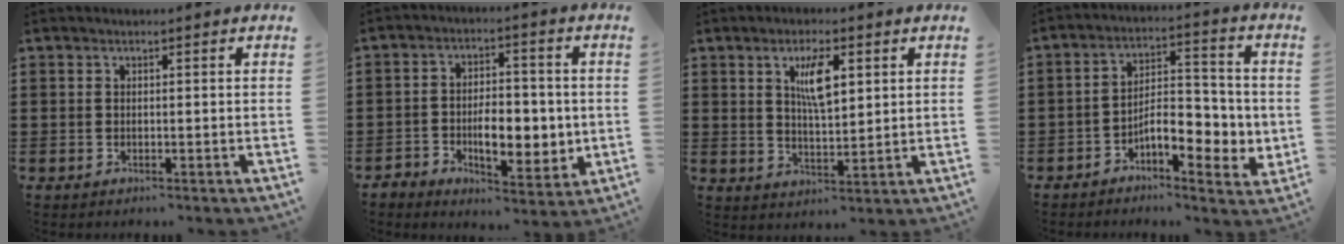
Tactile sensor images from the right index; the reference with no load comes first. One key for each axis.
{"total": 6.8, "fx": -1.3, "fy": 4.4, "fz": 5.0, "tx": -0.081, "ty": 0.002, "tz": -0.025}
{"total": 6.1, "fx": 2.3, "fy": 2.1, "fz": 5.2, "tx": -0.094, "ty": 0.001, "tz": 0.035}
{"total": 7.3, "fx": -2.5, "fy": 3.6, "fz": 5.8, "tx": -0.087, "ty": 0.000, "tz": -0.049}